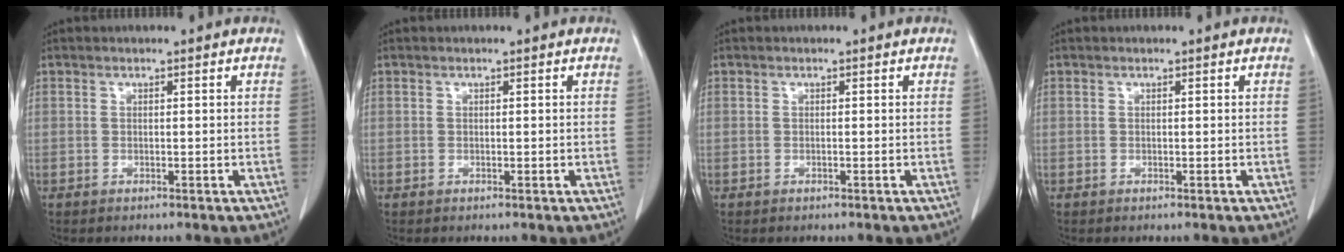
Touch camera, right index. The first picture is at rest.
{"total": 0.0}
{"total": 0.0}
{"total": 0.0}